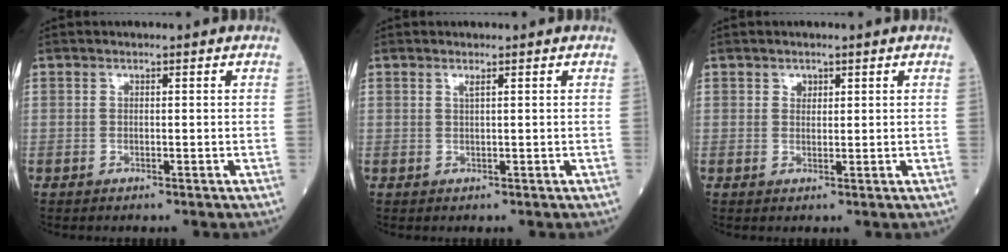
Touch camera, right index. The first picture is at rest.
{"total": 0.7, "force": [0.4, -0.1, 0.5], "torque": [-0.015, -0.004, 0.009]}
{"total": 1.2, "force": [0.7, 0.9, 0.4], "torque": [0.000, -0.003, 0.010]}